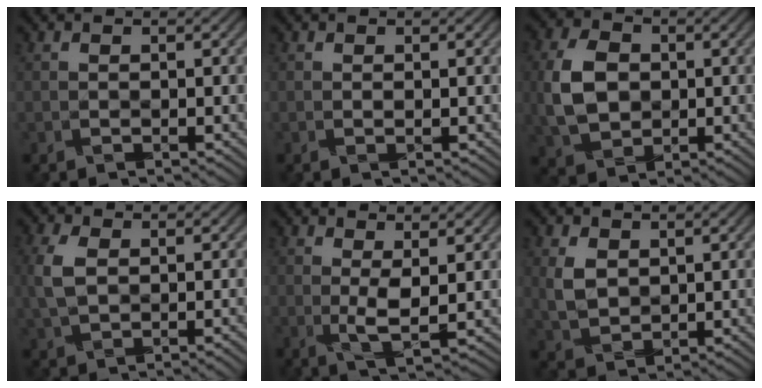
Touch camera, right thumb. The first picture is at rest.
{"total": 0.0}
{"total": 8.4, "force": [-0.1, 6.3, 5.6], "torque": [-0.143, 0.001, -0.011]}
{"total": 5.3, "force": [-0.3, 3.3, 4.2], "torque": [-0.109, 0.000, -0.009]}
{"total": 3.3, "force": [0.5, 0.7, 3.2], "torque": [-0.070, -0.004, 0.005]}
{"total": 4.6, "force": [1.1, 3.4, 3.0], "torque": [-0.073, -0.001, 0.023]}